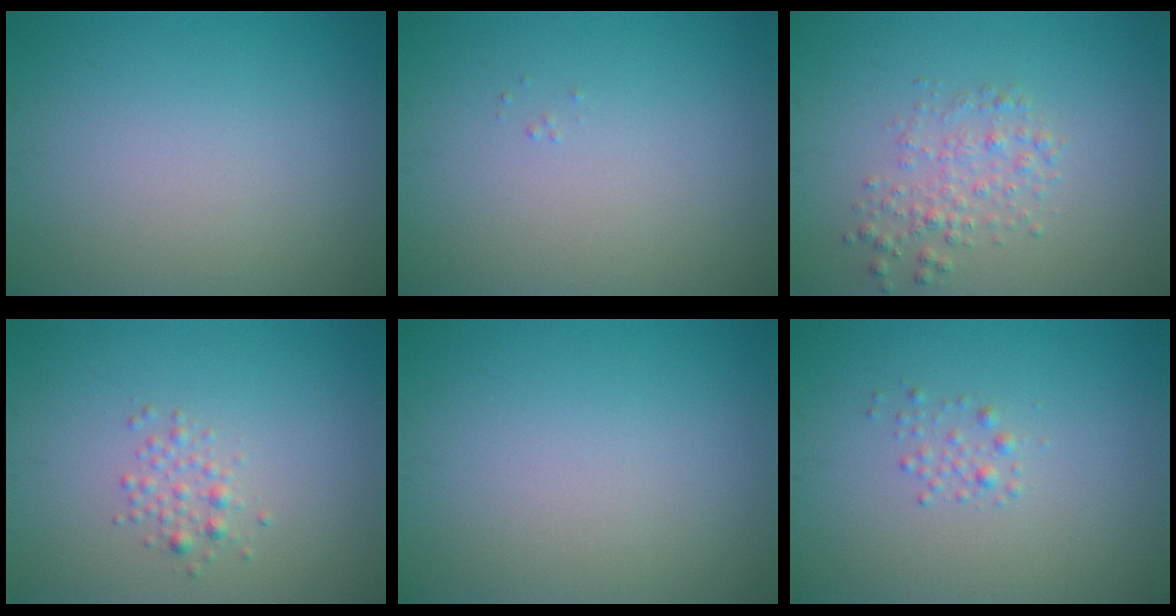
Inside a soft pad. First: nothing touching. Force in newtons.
{"total": 0.0}
{"total": 2.3, "press": 2.3, "slide": 0.0}
{"total": 1.4, "press": 1.4, "slide": 0.1}
{"total": 0.0}
{"total": 1.1, "press": 1.1, "slide": 0.1}